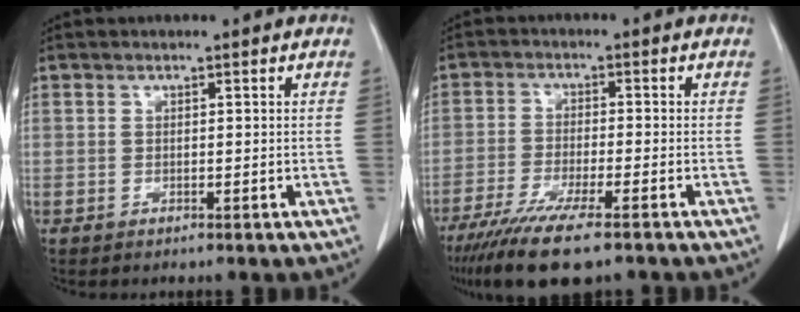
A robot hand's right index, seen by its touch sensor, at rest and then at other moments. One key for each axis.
{"total": 11.4, "fx": -8.4, "fy": 1.4, "fz": 7.6, "tx": -0.126, "ty": -0.027, "tz": -0.135}